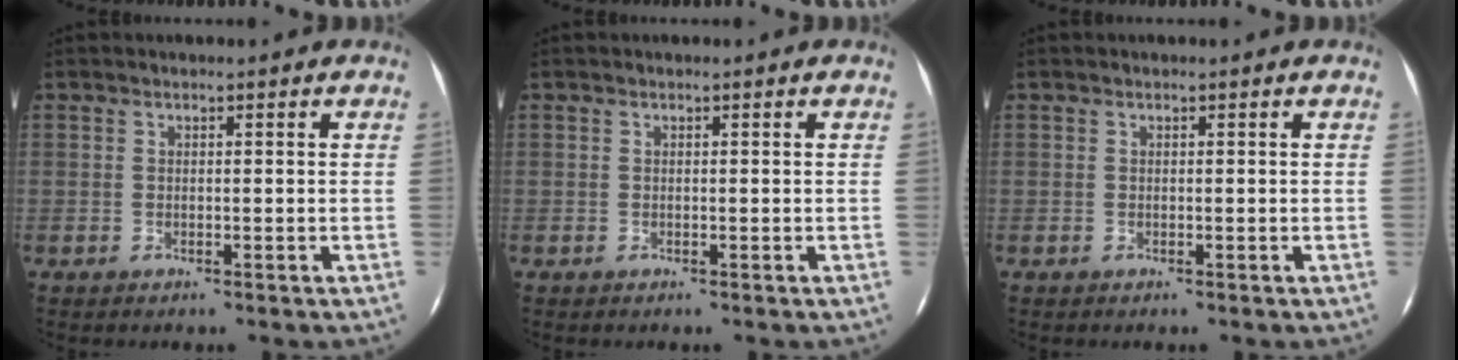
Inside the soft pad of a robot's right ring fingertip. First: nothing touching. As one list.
[{"total": 0.0}, {"total": 0.0}]